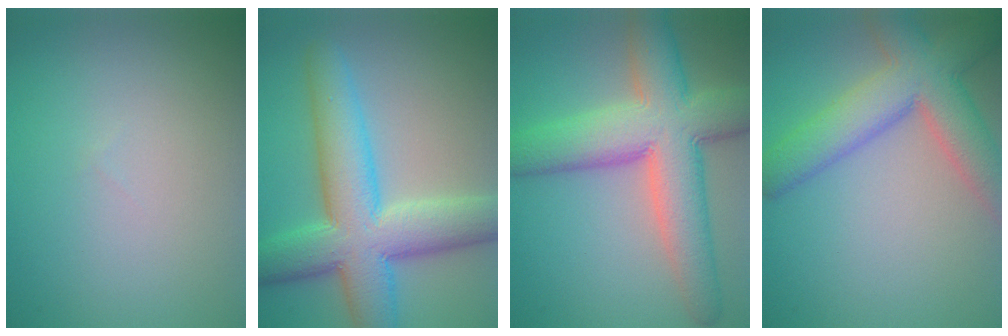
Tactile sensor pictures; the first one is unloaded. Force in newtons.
{"total": 10.0, "press": 10.0, "slide": 0.5}
{"total": 10.4, "press": 10.4, "slide": 0.4}
{"total": 7.7, "press": 7.7, "slide": 0.4}